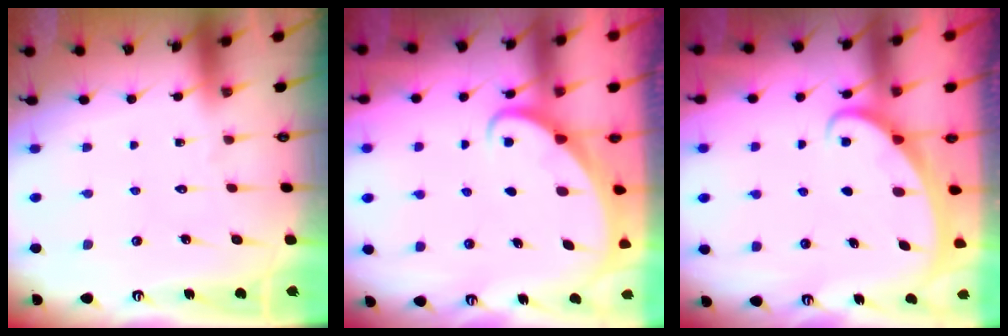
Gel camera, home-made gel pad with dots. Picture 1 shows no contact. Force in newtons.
{"total": 2.1, "press": 2.1, "slide": 0.3}
{"total": 2.1, "press": 2.1, "slide": 0.1}